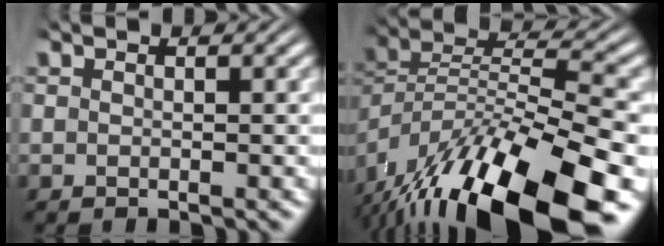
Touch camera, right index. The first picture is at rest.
{"total": 13.5, "force": [-4.6, 7.1, 10.5], "torque": [-0.191, -0.021, -0.060]}